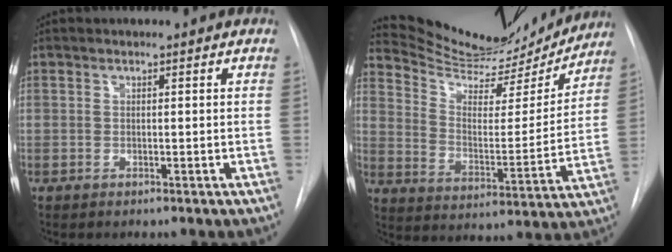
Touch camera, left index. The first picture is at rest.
{"total": 18.6, "force": [17.8, 3.6, 3.7], "torque": [-0.060, -0.037, 0.261]}